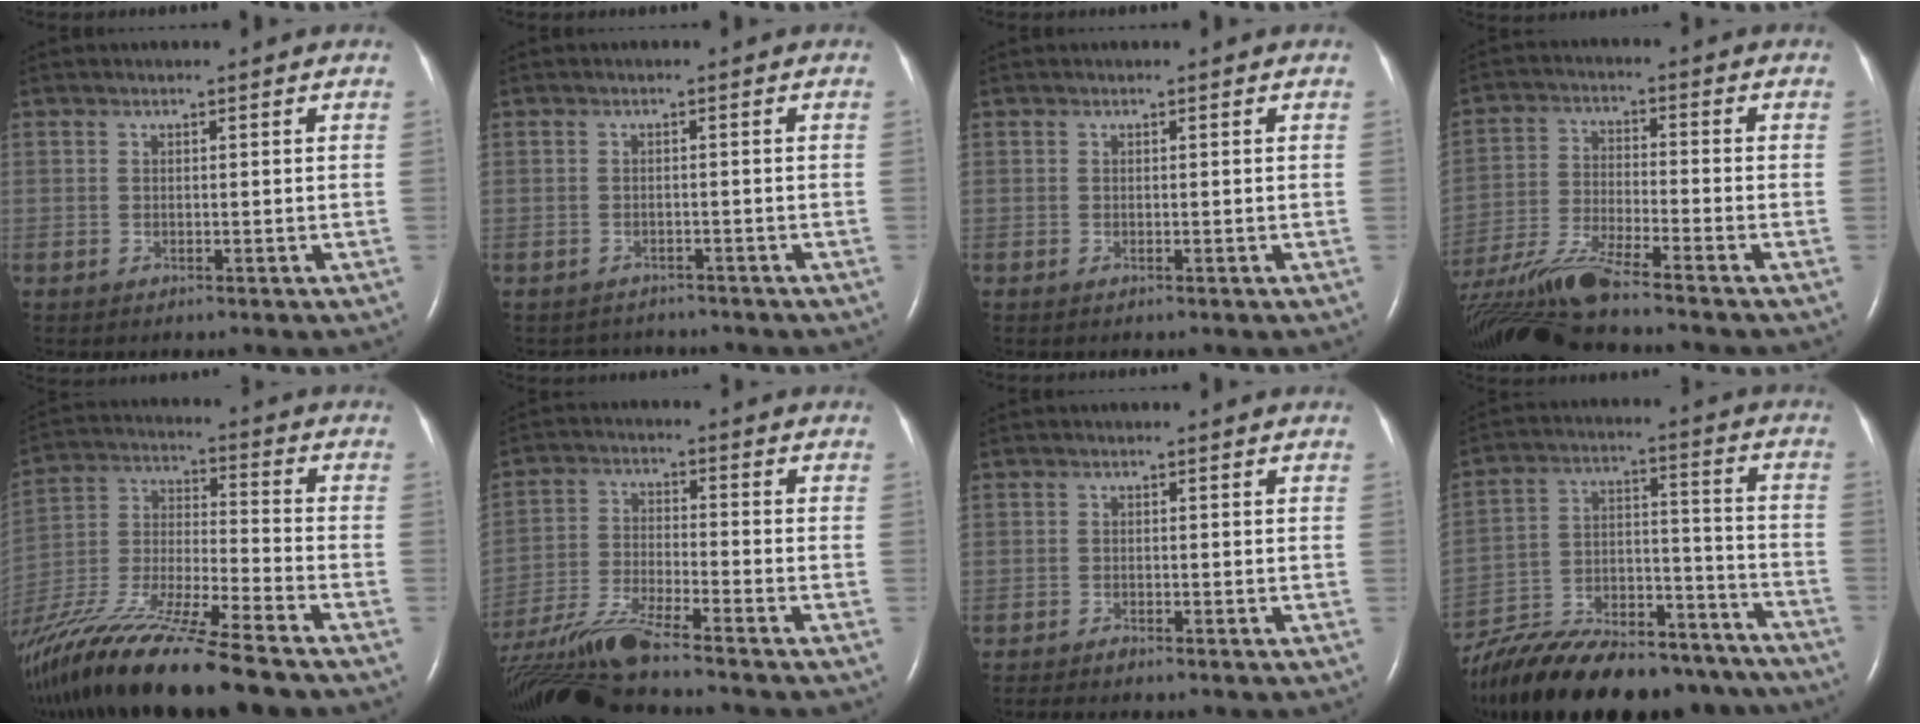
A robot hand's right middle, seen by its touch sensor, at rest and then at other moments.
{"total": 2.9, "force": [-2.8, 0.8, -0.3], "torque": [0.004, -0.001, -0.040]}
{"total": 0.0}
{"total": 12.7, "force": [-11.1, -1.3, 6.1], "torque": [-0.124, -0.018, -0.204]}
{"total": 22.4, "force": [-18.2, 0.8, 13.1], "torque": [-0.281, -0.051, -0.337]}
{"total": 13.9, "force": [-12.1, -0.8, 6.7], "torque": [-0.140, -0.019, -0.218]}
{"total": 1.3, "force": [-1.1, 0.0, 0.5], "torque": [-0.016, -0.004, -0.019]}
{"total": 30.8, "force": [-26.4, 8.5, 13.3], "torque": [-0.219, -0.017, -0.392]}